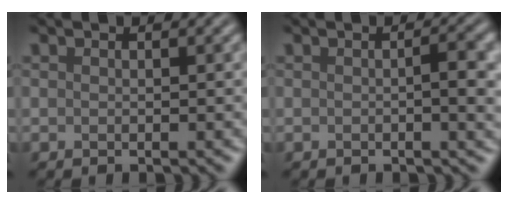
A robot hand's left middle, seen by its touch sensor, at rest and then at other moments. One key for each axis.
{"total": 3.0, "fx": -0.1, "fy": 0.6, "fz": 3.0, "tx": -0.042, "ty": 0.002, "tz": -0.003}